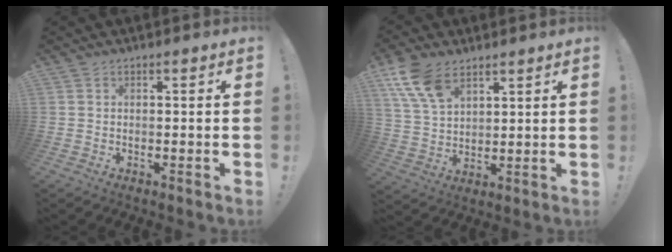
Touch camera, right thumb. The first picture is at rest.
{"total": 11.3, "force": [6.8, 6.3, 6.5], "torque": [-0.128, -0.027, 0.133]}